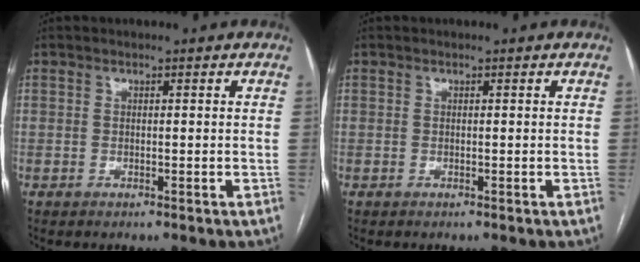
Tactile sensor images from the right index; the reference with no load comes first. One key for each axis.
{"total": 0.0}